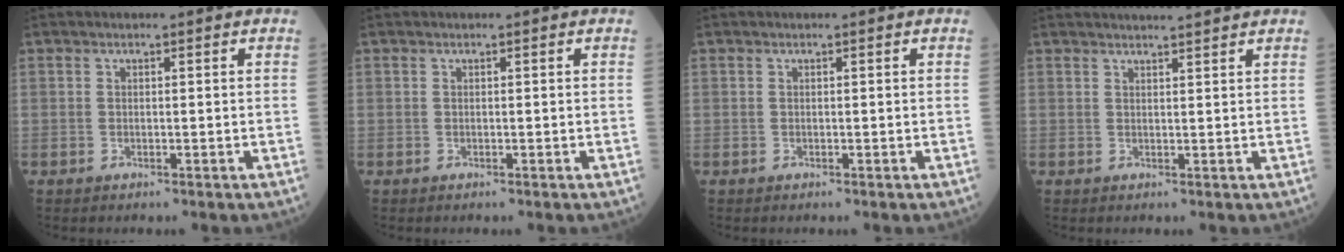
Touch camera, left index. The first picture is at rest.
{"total": 0.0}
{"total": 0.0}
{"total": 4.7, "force": [4.4, -0.4, 1.6], "torque": [-0.020, 0.019, 0.055]}